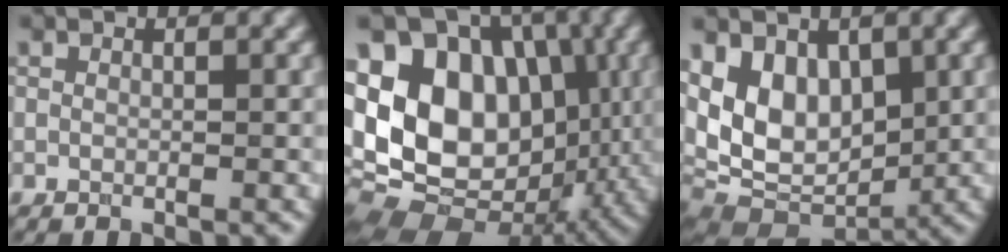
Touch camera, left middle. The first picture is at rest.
{"total": 14.8, "force": [0.7, 11.0, 9.8], "torque": [-0.180, 0.013, -0.001]}
{"total": 9.1, "force": [1.5, 5.9, 6.8], "torque": [-0.108, -0.006, 0.030]}